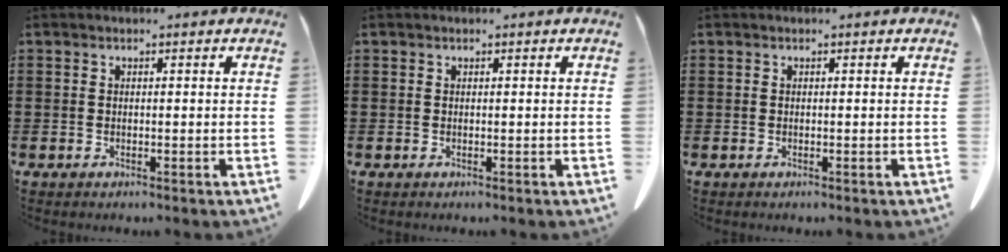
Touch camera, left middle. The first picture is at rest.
{"total": 0.0}
{"total": 0.0}